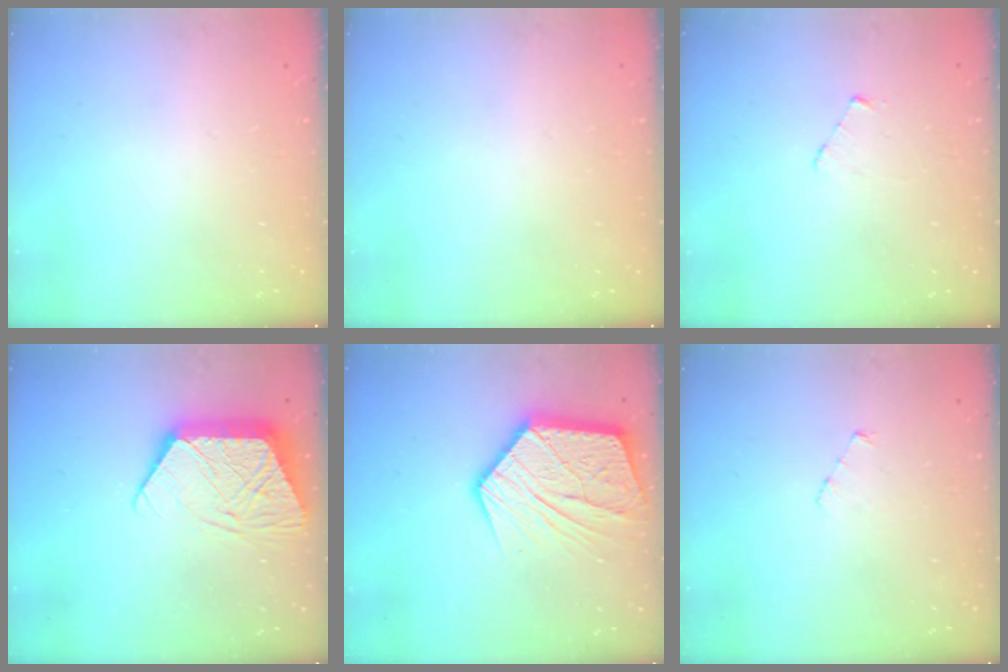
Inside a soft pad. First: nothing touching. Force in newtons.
{"total": 0.0}
{"total": 2.6, "press": 2.6, "slide": 0.3}
{"total": 13.5, "press": 13.4, "slide": 1.0}
{"total": 18.8, "press": 18.7, "slide": 1.8}
{"total": 3.5, "press": 3.5, "slide": 0.3}